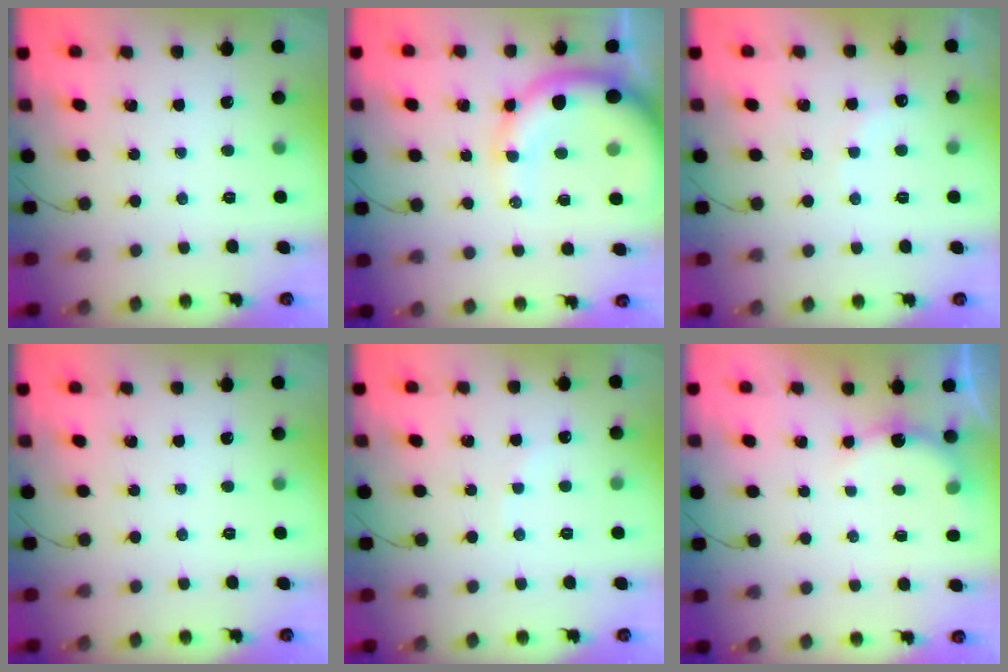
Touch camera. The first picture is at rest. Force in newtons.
{"total": 13.3, "press": 13.0, "slide": 2.7}
{"total": 5.5, "press": 5.4, "slide": 1.1}
{"total": 0.0}
{"total": 2.7, "press": 2.6, "slide": 0.5}
{"total": 3.8, "press": 3.8, "slide": 0.4}